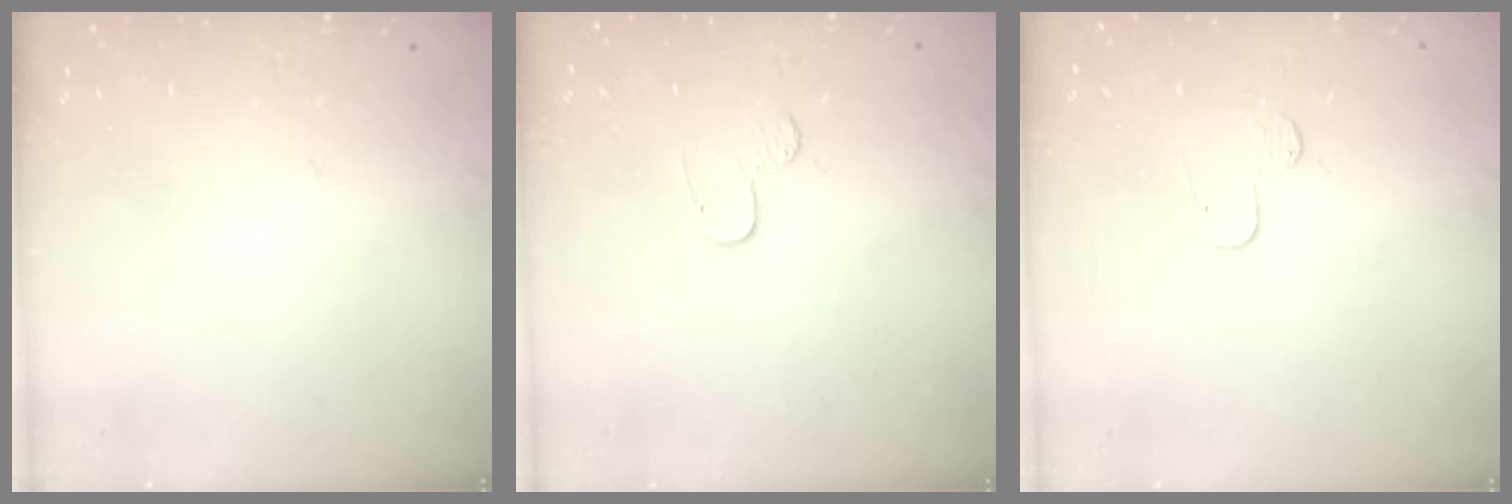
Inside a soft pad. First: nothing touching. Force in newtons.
{"total": 3.7, "press": 3.7, "slide": 0.4}
{"total": 4.9, "press": 4.9, "slide": 0.4}